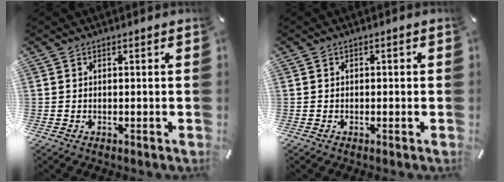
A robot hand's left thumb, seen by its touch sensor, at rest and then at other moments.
{"total": 0.7, "force": [-0.3, 0.5, 0.3], "torque": [-0.007, 0.001, -0.007]}